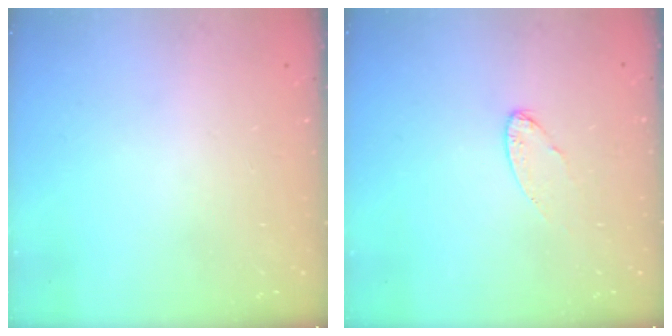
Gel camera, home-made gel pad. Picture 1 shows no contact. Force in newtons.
{"total": 5.7, "press": 5.6, "slide": 0.5}